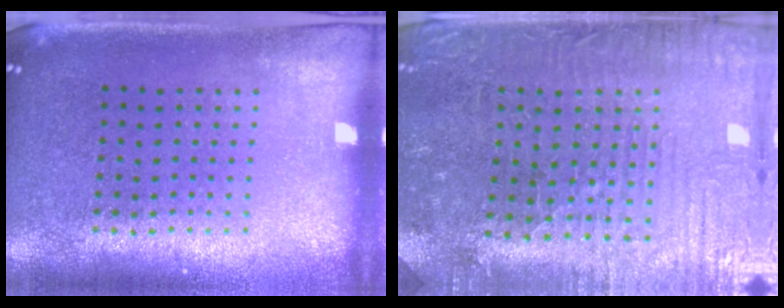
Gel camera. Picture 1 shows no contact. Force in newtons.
{"total": 2.3, "press": 2.2, "slide": 0.4}